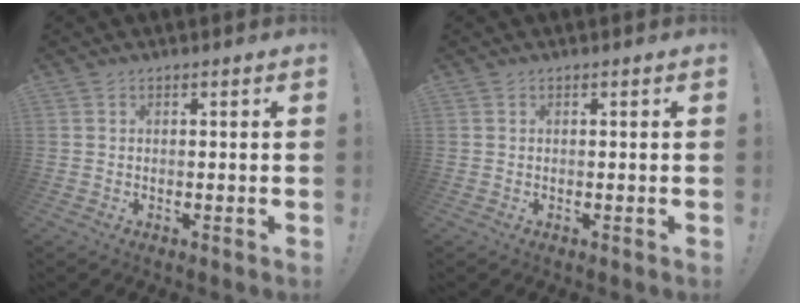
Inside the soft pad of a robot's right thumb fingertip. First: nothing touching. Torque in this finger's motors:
{"motor_torque": [0.00, 0.00, -0.02, 0.07, 0.02]}